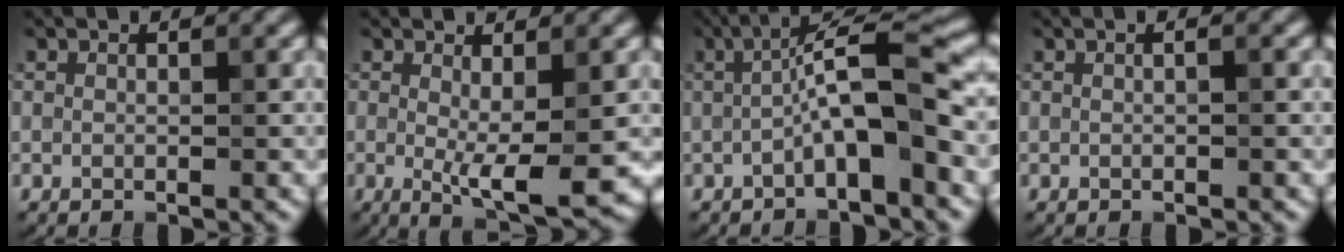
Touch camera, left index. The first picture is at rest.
{"total": 4.6, "force": [-0.3, 0.9, 4.5], "torque": [-0.071, -0.015, -0.002]}
{"total": 6.5, "force": [-1.5, 1.1, 6.2], "torque": [-0.105, 0.029, -0.031]}
{"total": 1.0, "force": [0.2, 0.3, 0.9], "torque": [-0.015, 0.001, -0.002]}